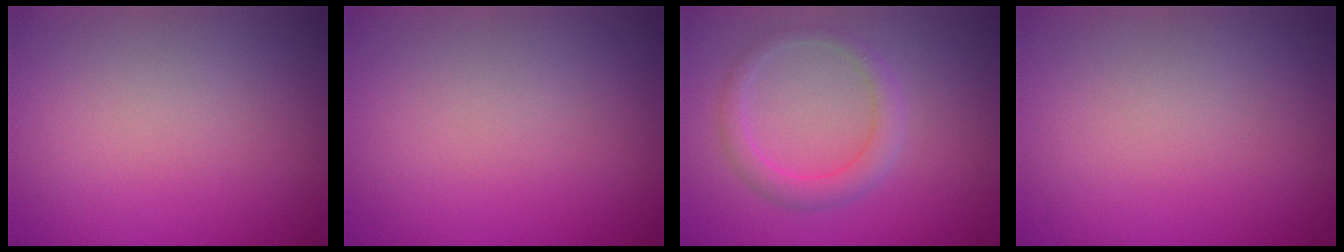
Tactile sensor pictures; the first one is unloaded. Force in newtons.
{"total": 0.0}
{"total": 2.1, "press": 2.1, "slide": 0.1}
{"total": 0.0}